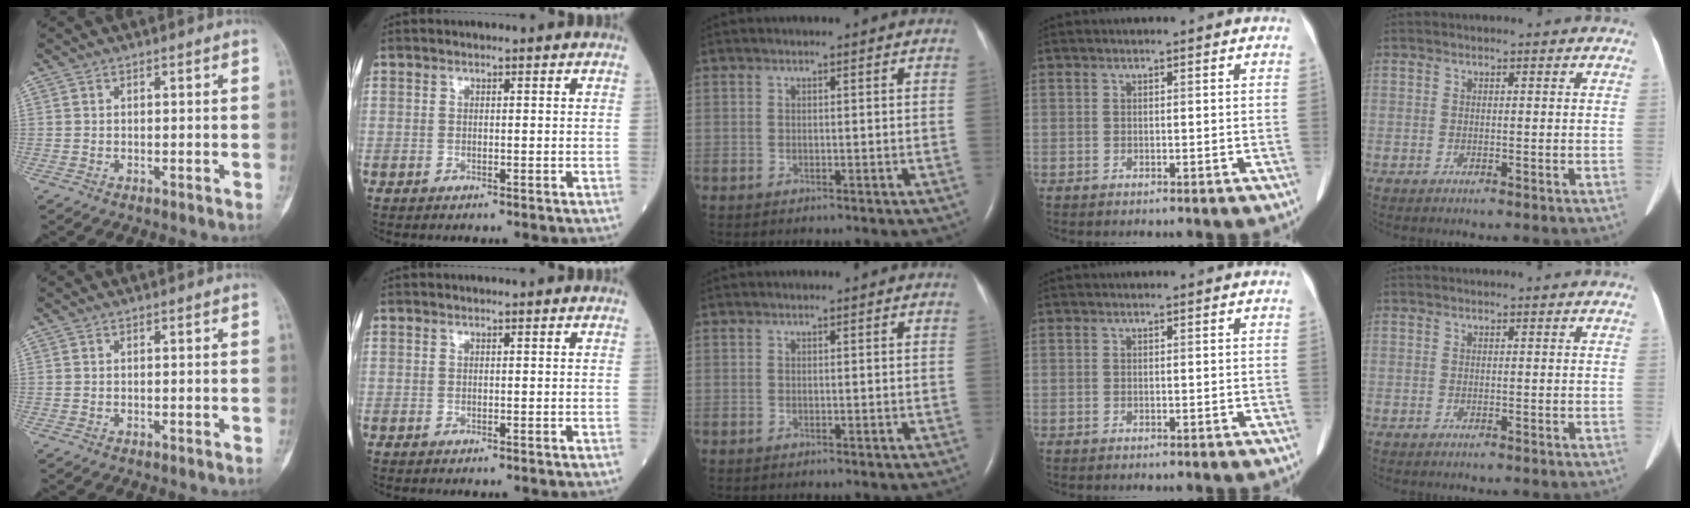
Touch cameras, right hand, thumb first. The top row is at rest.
{}